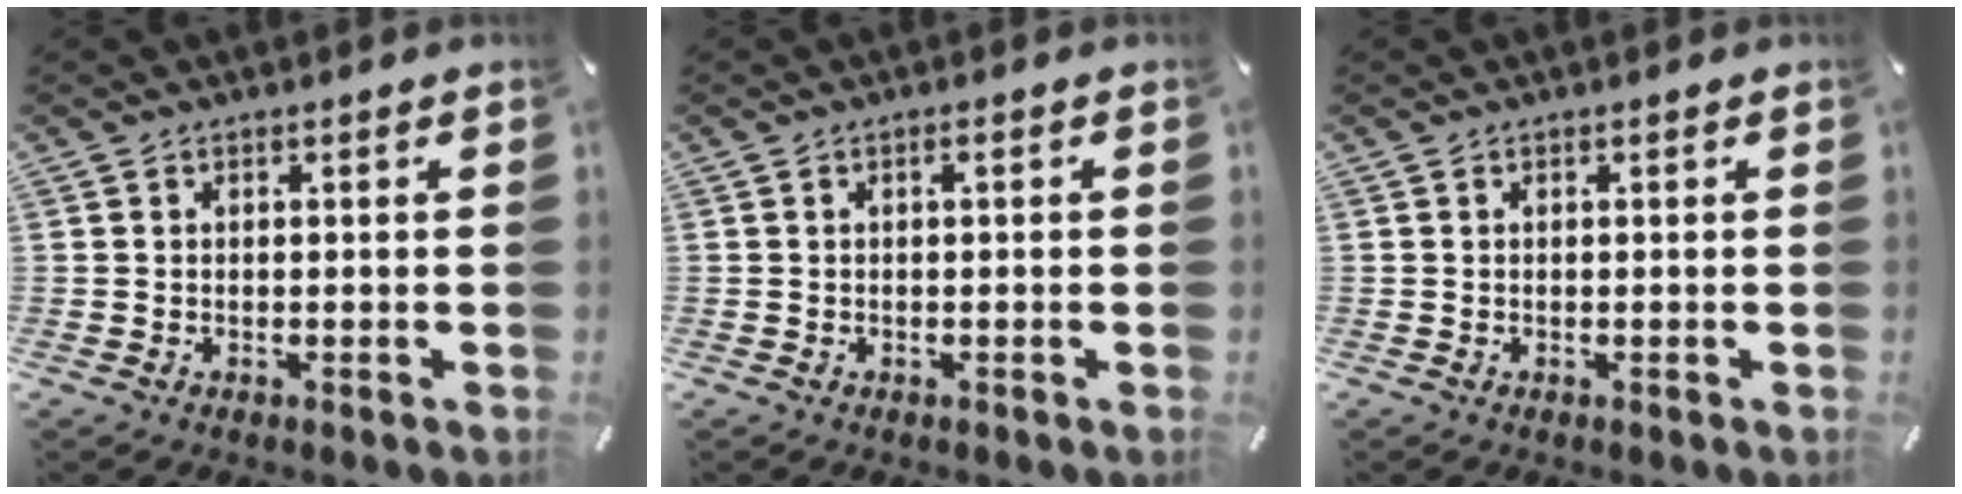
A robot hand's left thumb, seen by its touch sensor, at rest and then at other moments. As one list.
[{"total": 1.3, "force": [0.0, 0.2, 1.3], "torque": [-0.024, 0.001, 0.000]}, {"total": 0.0}]